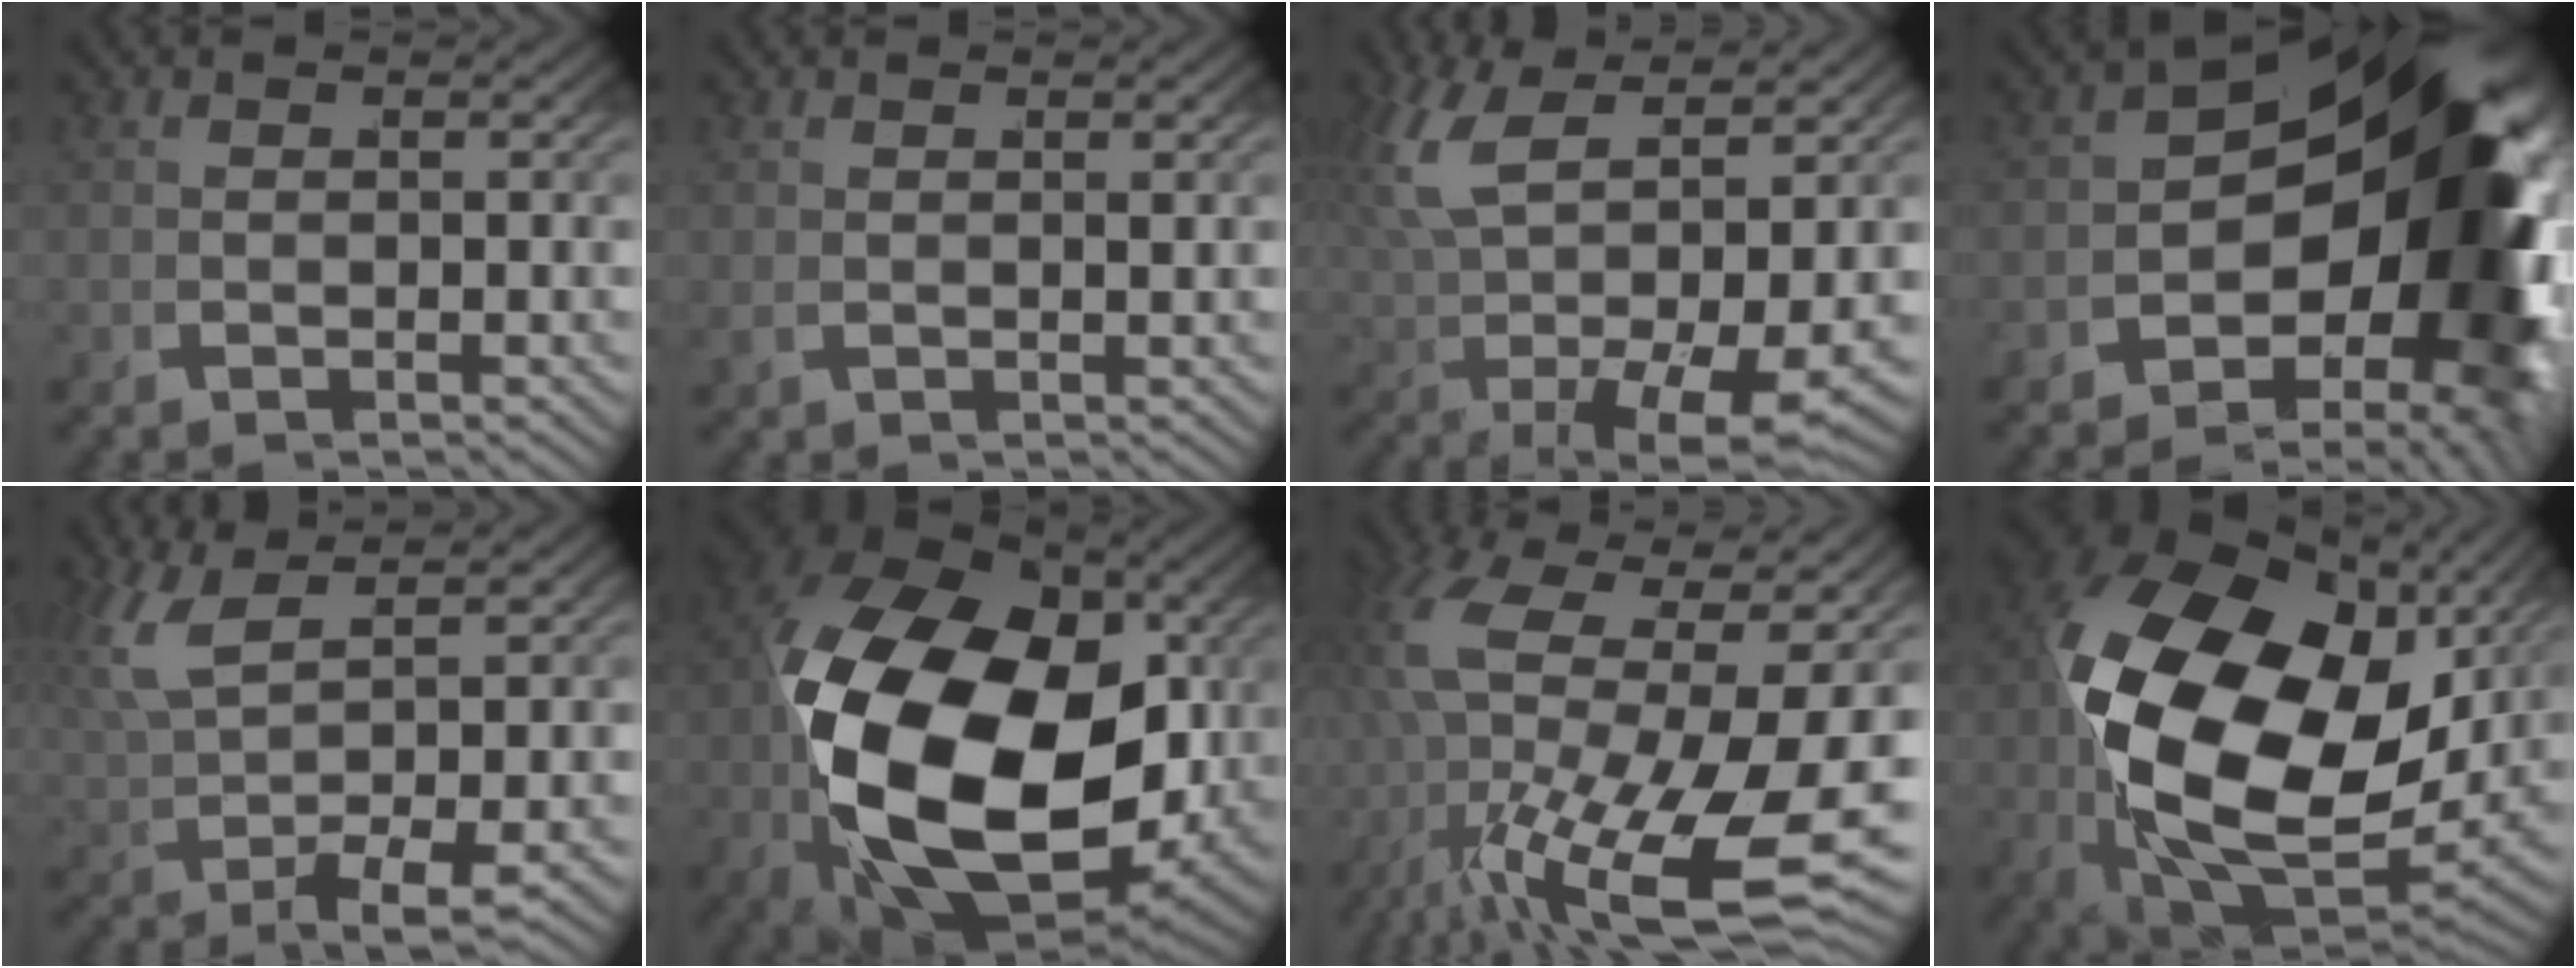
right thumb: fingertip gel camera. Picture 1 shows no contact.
{"total": 0.6, "force": [0.6, 0.2, 0.1], "torque": [-0.007, 0.005, 0.012]}
{"total": 9.4, "force": [1.8, 5.3, 7.5], "torque": [-0.179, -0.019, 0.047]}
{"total": 28.4, "force": [-0.6, 17.7, 22.2], "torque": [-0.339, -0.073, 0.012]}
{"total": 4.8, "force": [1.5, 1.9, 4.2], "torque": [-0.104, -0.004, 0.043]}
{"total": 29.2, "force": [-1.6, 18.7, 22.4], "torque": [-0.441, -0.099, 0.025]}
{"total": 14.7, "force": [-1.0, 7.3, 12.7], "torque": [-0.259, -0.038, 0.016]}
{"total": 26.3, "force": [0.7, 17.3, 19.8], "torque": [-0.426, -0.083, 0.051]}